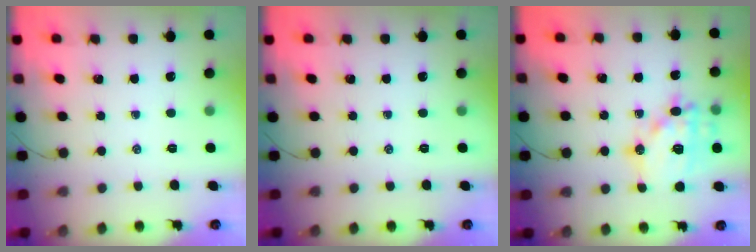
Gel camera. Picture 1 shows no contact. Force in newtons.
{"total": 0.0}
{"total": 17.4, "press": 17.3, "slide": 2.5}